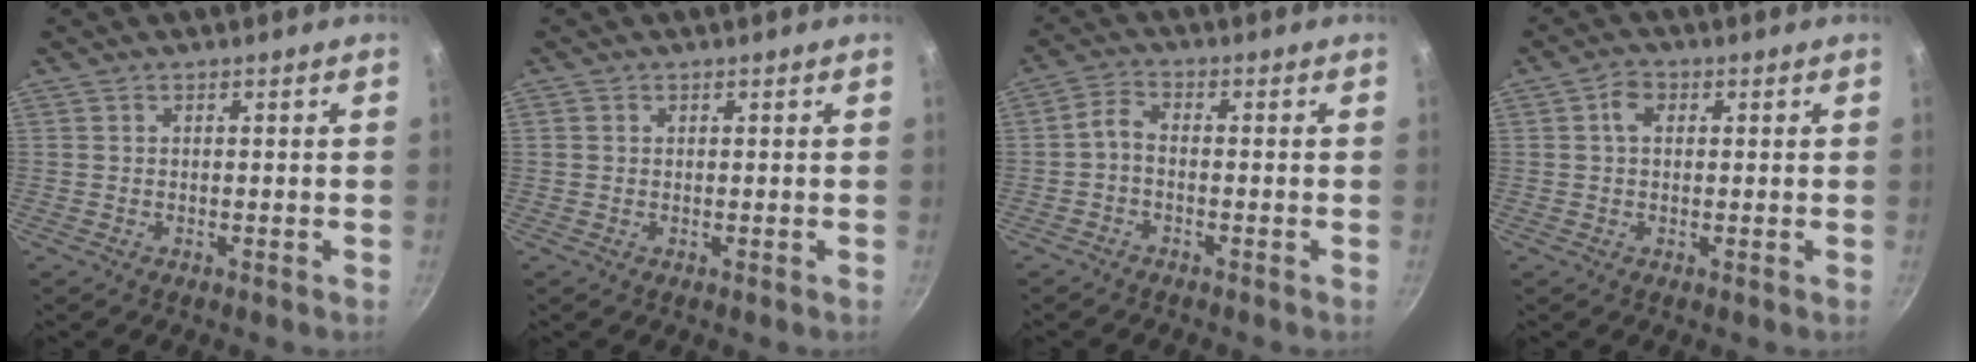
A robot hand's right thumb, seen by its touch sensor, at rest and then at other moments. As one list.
[{"total": 0.6, "force": [0.1, 0.6, 0.2], "torque": [-0.001, 0.002, 0.001]}, {"total": 3.1, "force": [-1.3, 1.4, 2.5], "torque": [-0.063, 0.019, -0.034]}, {"total": 3.2, "force": [0.7, 2.3, 2.1], "torque": [-0.031, 0.006, 0.005]}]